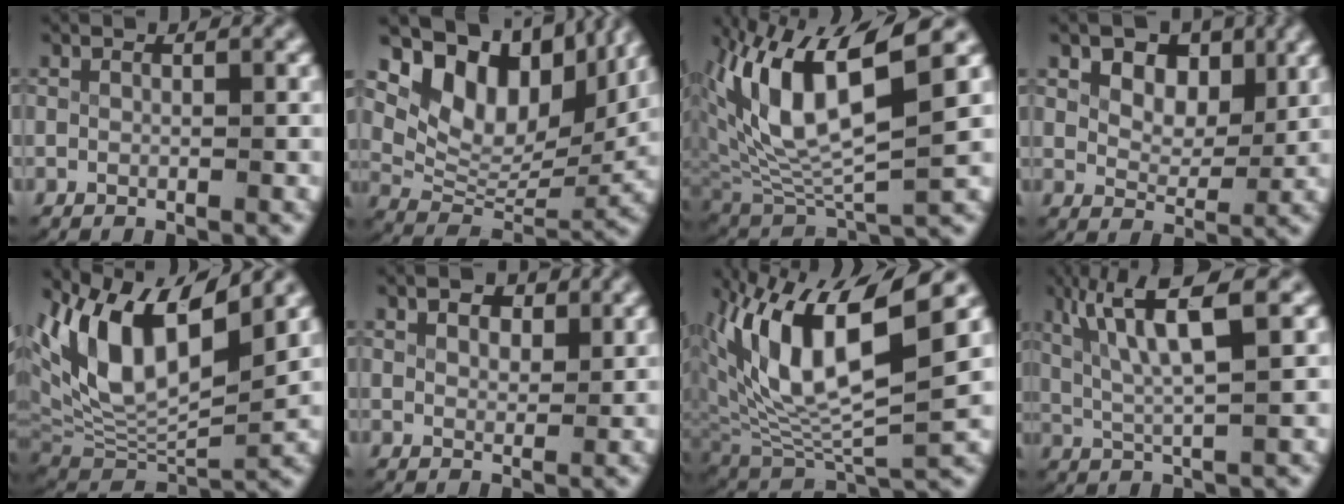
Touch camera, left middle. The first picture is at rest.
{"total": 15.9, "force": [6.9, 10.8, 9.4], "torque": [-0.177, 0.007, 0.095]}
{"total": 11.3, "force": [1.5, 6.1, 9.4], "torque": [-0.200, -0.006, 0.036]}
{"total": 4.4, "force": [2.2, 2.9, 2.4], "torque": [-0.038, -0.012, 0.042]}
{"total": 12.2, "force": [2.7, 7.6, 9.2], "torque": [-0.196, -0.008, 0.052]}
{"total": 2.0, "force": [1.2, 1.1, 1.2], "torque": [-0.021, -0.014, 0.028]}
{"total": 12.7, "force": [1.7, 6.9, 10.5], "torque": [-0.210, -0.006, 0.041]}
{"total": 7.6, "force": [4.1, 2.2, 6.0], "torque": [-0.105, 0.010, 0.070]}